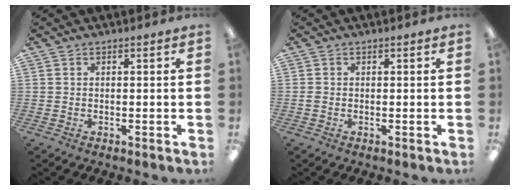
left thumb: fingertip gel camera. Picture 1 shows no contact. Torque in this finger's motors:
{"motor_torque": [-0.17, 0.09, 0.13, -0.28, 0.07]}